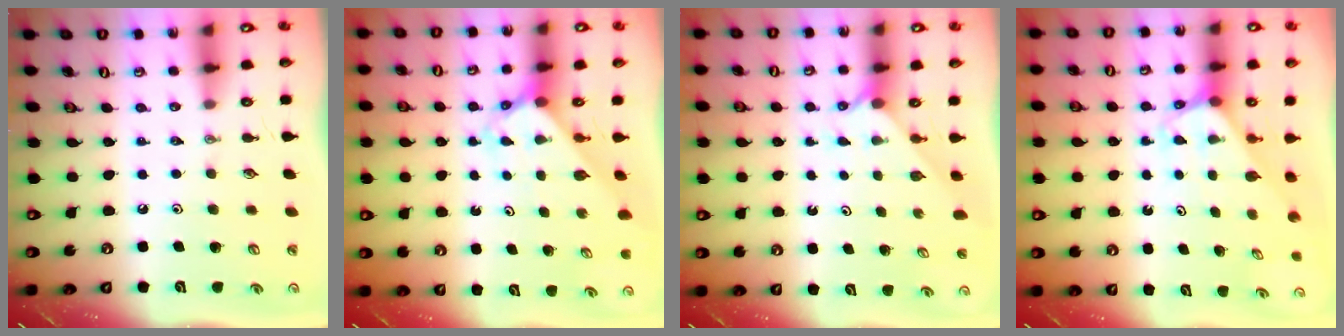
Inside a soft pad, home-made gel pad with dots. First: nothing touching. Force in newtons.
{"total": 2.6, "press": 2.6, "slide": 0.2}
{"total": 2.1, "press": 2.1, "slide": 0.3}
{"total": 2.4, "press": 2.4, "slide": 0.1}